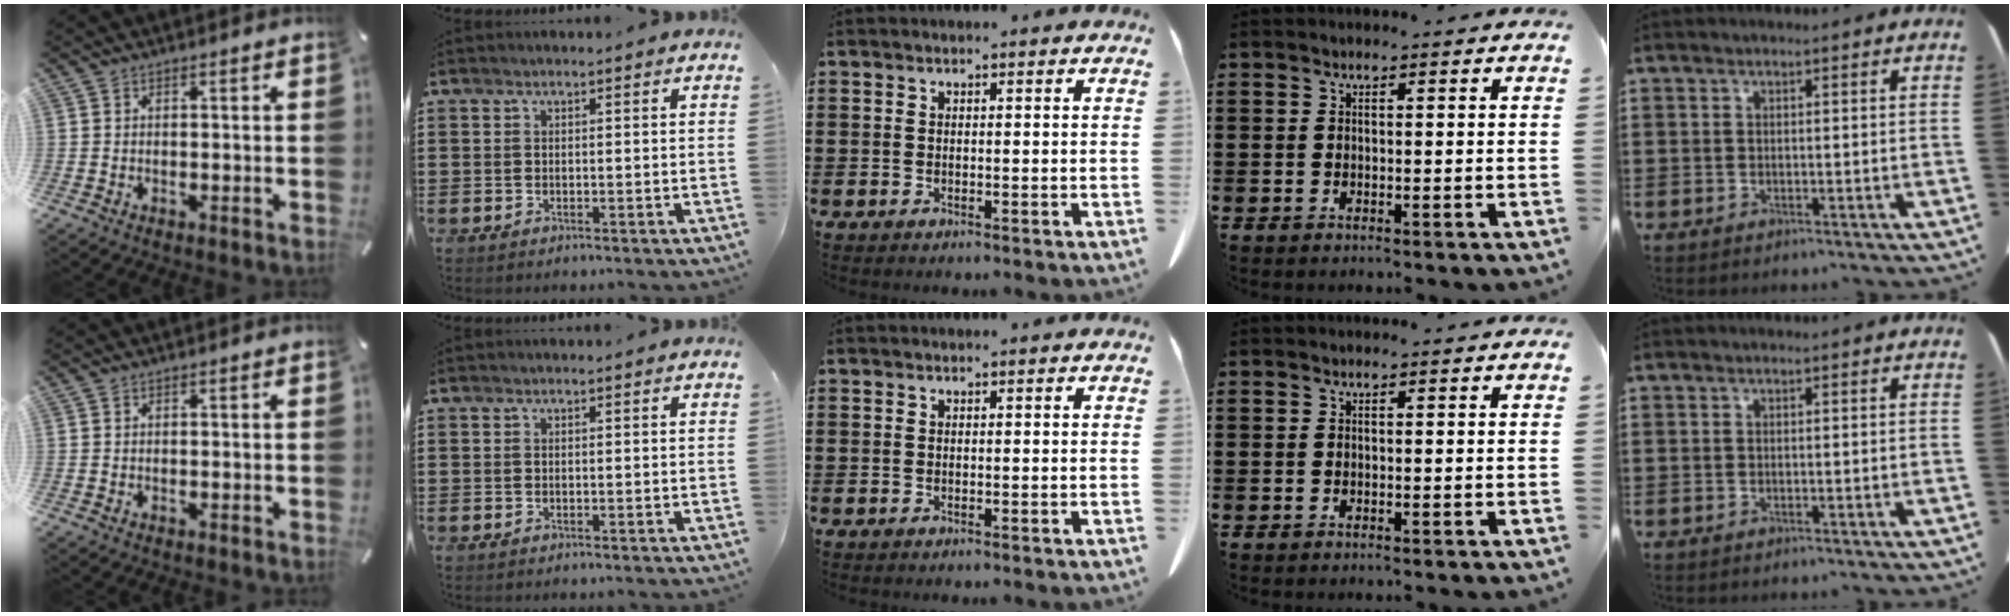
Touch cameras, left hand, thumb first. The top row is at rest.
{}